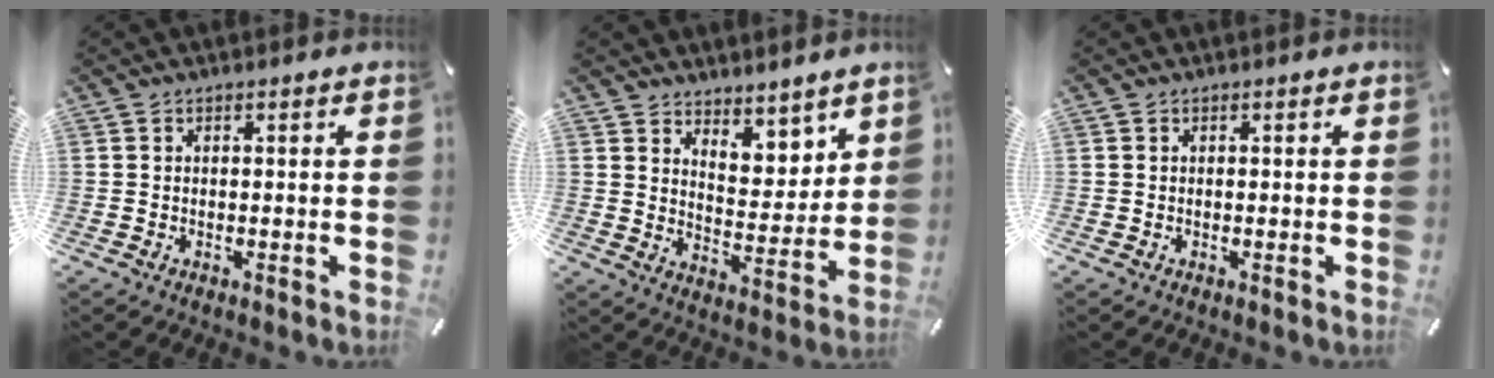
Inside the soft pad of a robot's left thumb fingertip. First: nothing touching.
{"total": 7.3, "force": [6.1, 3.9, -0.1], "torque": [0.016, -0.069, 0.112]}
{"total": 0.0}